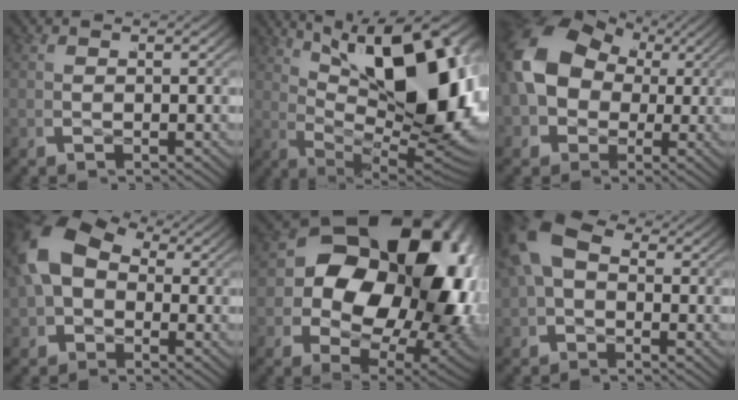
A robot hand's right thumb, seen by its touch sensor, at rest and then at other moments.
{"total": 19.1, "force": [2.2, 9.3, 16.5], "torque": [-0.250, -0.035, 0.060]}
{"total": 13.4, "force": [0.9, 10.6, 8.0], "torque": [-0.196, -0.039, 0.031]}
{"total": 11.6, "force": [1.7, 9.2, 6.9], "torque": [-0.154, -0.010, 0.030]}
{"total": 27.2, "force": [1.8, 17.5, 20.8], "torque": [-0.337, -0.060, 0.047]}
{"total": 6.6, "force": [0.7, 5.1, 4.2], "torque": [-0.093, -0.005, 0.013]}